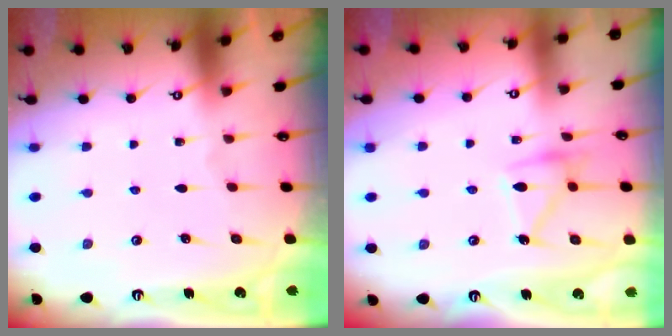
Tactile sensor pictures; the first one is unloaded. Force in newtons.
{"total": 13.0, "press": 13.0, "slide": 0.5}